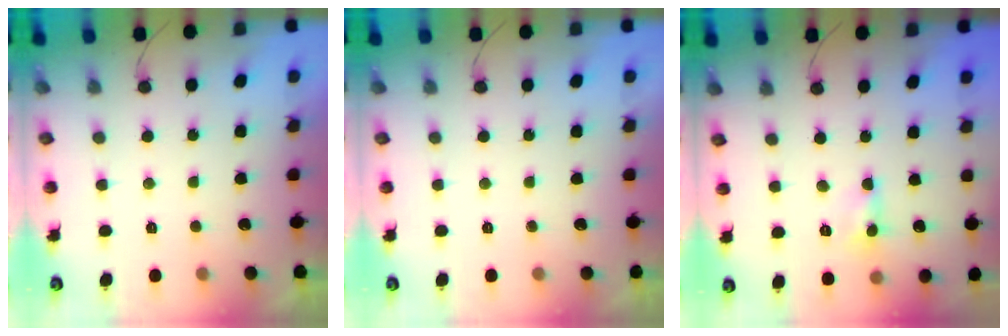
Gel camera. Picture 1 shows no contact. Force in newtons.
{"total": 0.0}
{"total": 0.0}